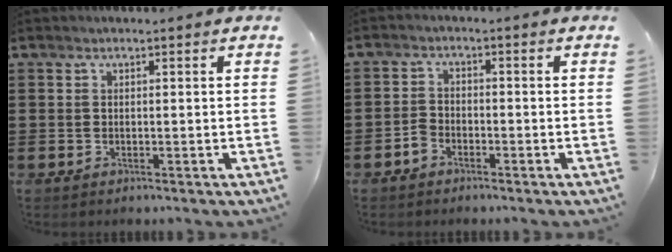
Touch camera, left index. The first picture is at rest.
{"total": 2.3, "force": [-1.7, 1.2, 0.9], "torque": [-0.019, 0.005, -0.034]}